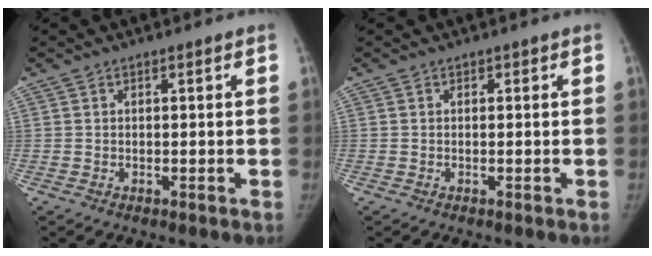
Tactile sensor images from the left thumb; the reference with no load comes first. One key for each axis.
{"total": 0.0}